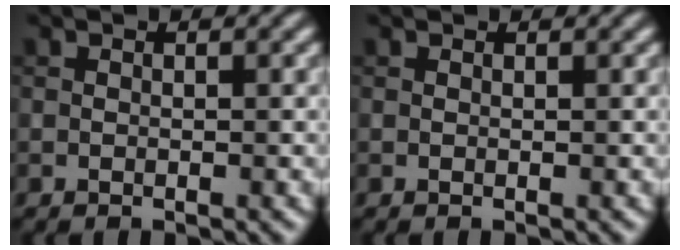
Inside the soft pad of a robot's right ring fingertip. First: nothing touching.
{"total": 0.6, "force": [0.5, 0.1, 0.0], "torque": [-0.002, -0.002, 0.004]}